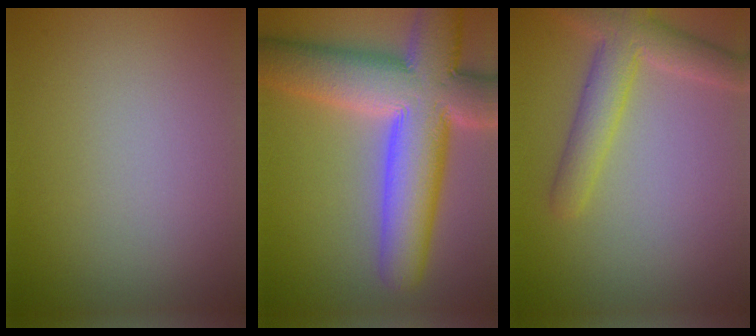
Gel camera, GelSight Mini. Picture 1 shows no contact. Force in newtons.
{"total": 13.5, "press": 13.4, "slide": 1.0}
{"total": 4.4, "press": 4.4, "slide": 0.2}